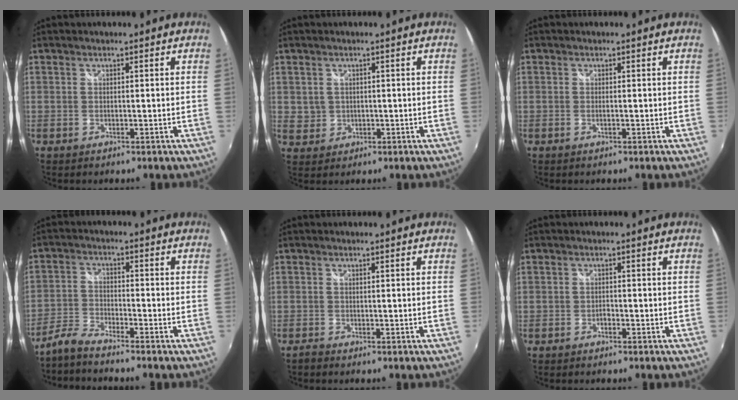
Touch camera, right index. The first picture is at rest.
{"total": 3.1, "force": [0.2, 3.0, 0.6], "torque": [-0.009, 0.004, 0.007]}
{"total": 0.6, "force": [-0.3, 0.0, 0.5], "torque": [-0.008, 0.002, -0.007]}
{"total": 4.1, "force": [-3.8, 0.5, 1.4], "torque": [-0.038, 0.000, -0.085]}
{"total": 0.6, "force": [-0.6, 0.1, 0.2], "torque": [-0.006, -0.003, -0.014]}
{"total": 1.0, "force": [-0.8, 0.4, 0.2], "torque": [-0.008, 0.000, -0.016]}